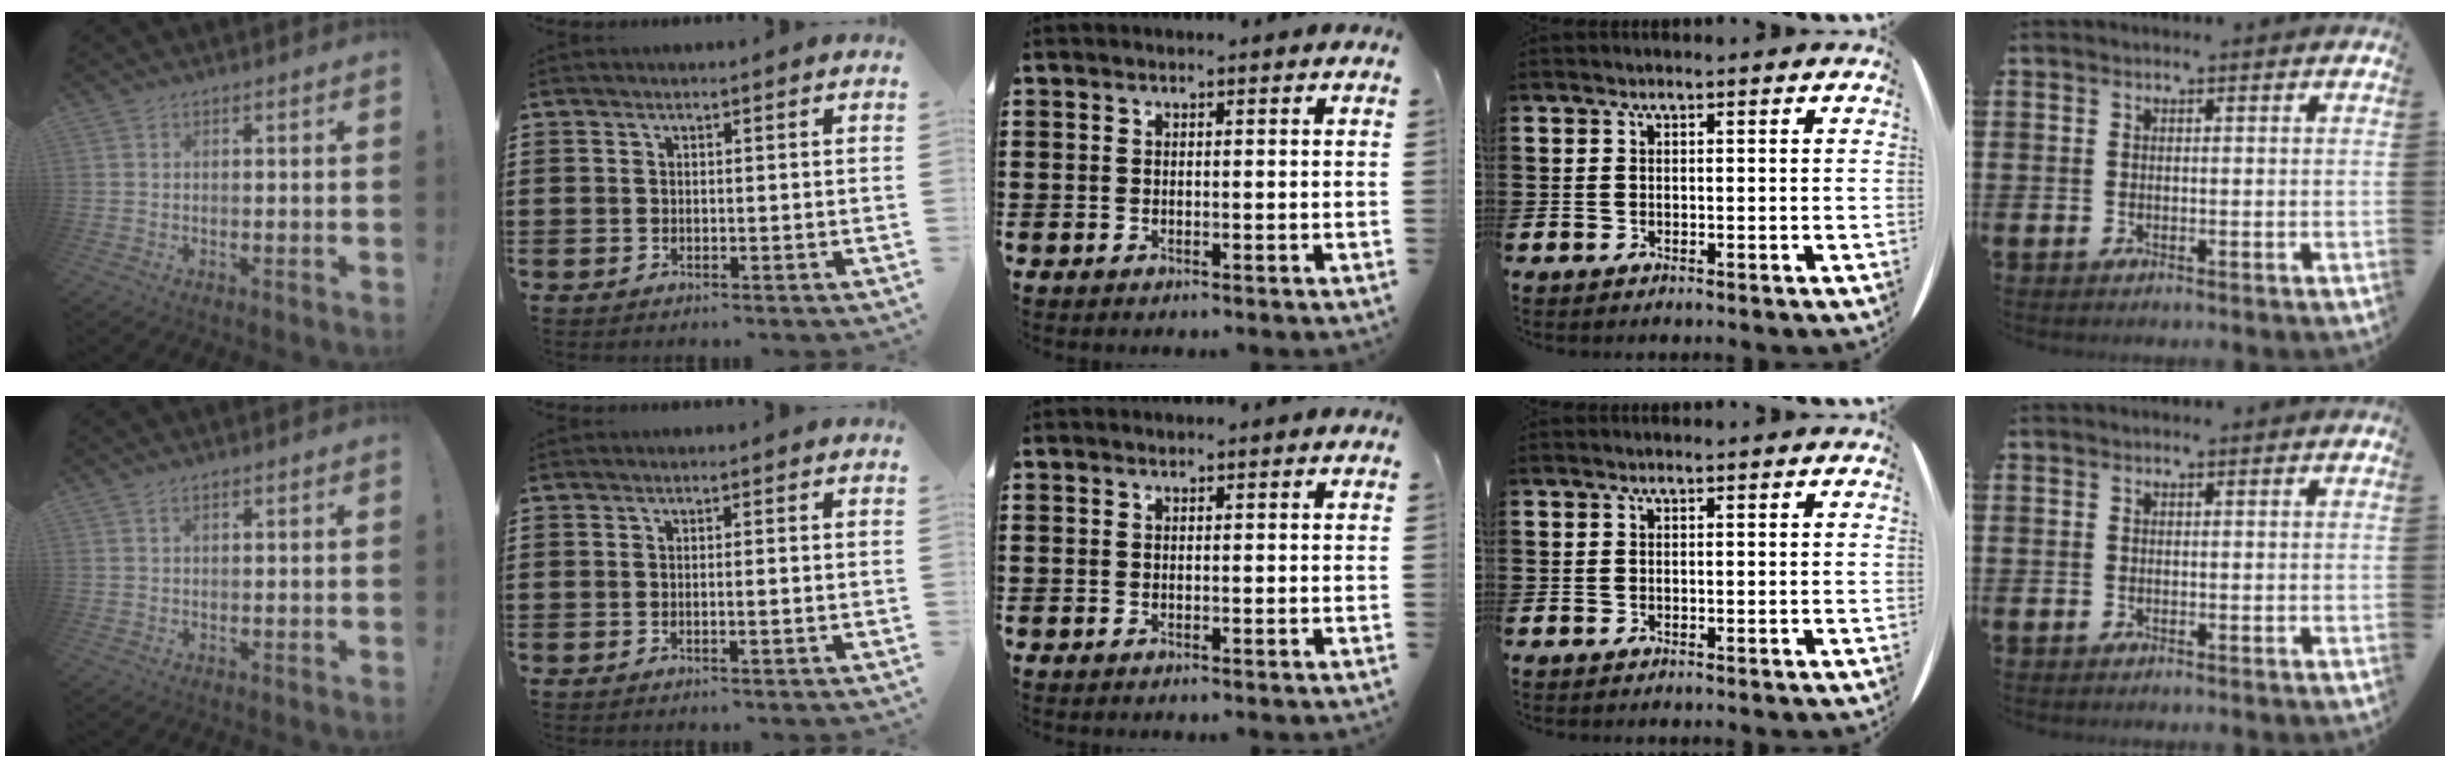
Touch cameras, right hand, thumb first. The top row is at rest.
{"thumb": {"total": 0.9, "force": [0.6, 0.5, 0.5], "torque": [-0.002, -0.003, 0.010]}, "index": {"total": 0.8, "force": [-0.3, 0.0, 0.7], "torque": [-0.012, -0.005, -0.004]}}